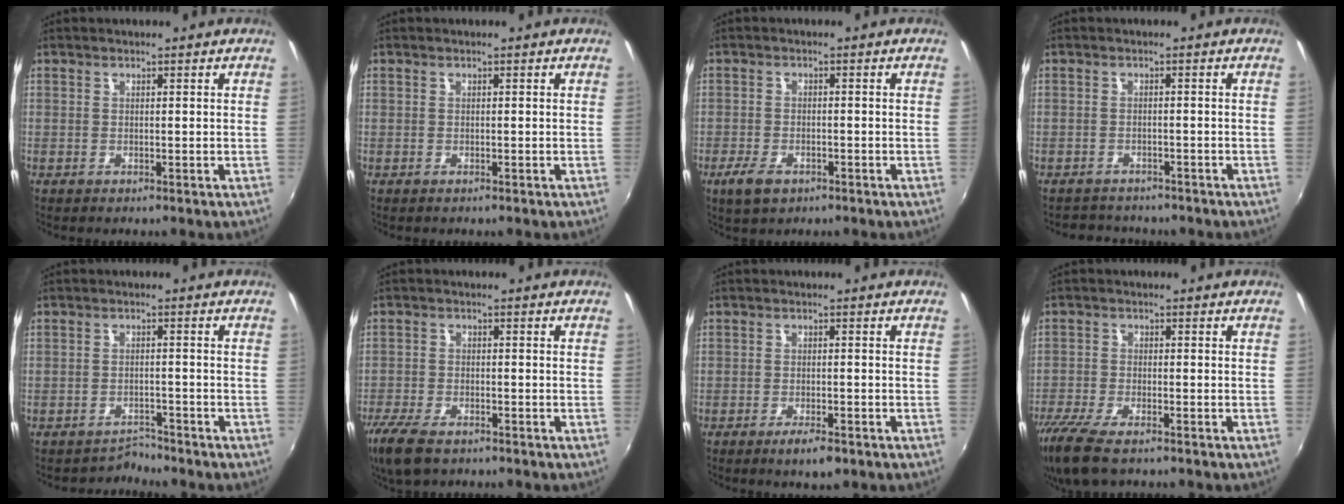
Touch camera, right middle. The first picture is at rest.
{"total": 0.0}
{"total": 4.9, "force": [-3.0, 2.4, 3.1], "torque": [-0.079, -0.010, -0.052]}
{"total": 5.3, "force": [-4.8, 2.0, 1.0], "torque": [-0.029, -0.004, -0.070]}
{"total": 2.8, "force": [-2.6, 0.5, -0.8], "torque": [0.013, 0.008, -0.043]}
{"total": 8.8, "force": [-6.3, 3.5, 5.0], "torque": [-0.135, -0.026, -0.121]}
{"total": 3.8, "force": [-2.4, 1.1, 2.7], "torque": [-0.056, -0.005, -0.041]}
{"total": 11.0, "force": [-8.2, 3.3, 6.6], "torque": [-0.159, -0.044, -0.153]}